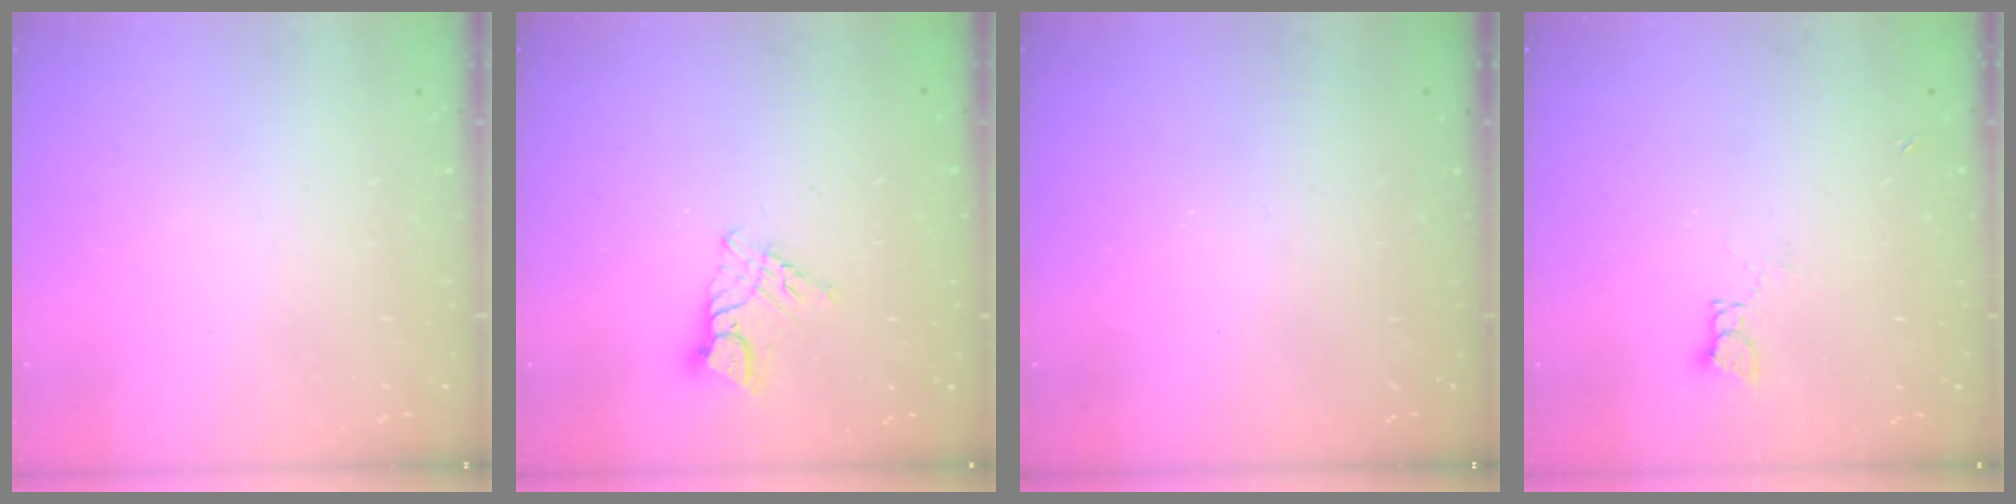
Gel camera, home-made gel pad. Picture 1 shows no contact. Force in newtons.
{"total": 6.9, "press": 6.9, "slide": 0.5}
{"total": 0.0}
{"total": 2.0, "press": 2.0, "slide": 0.2}